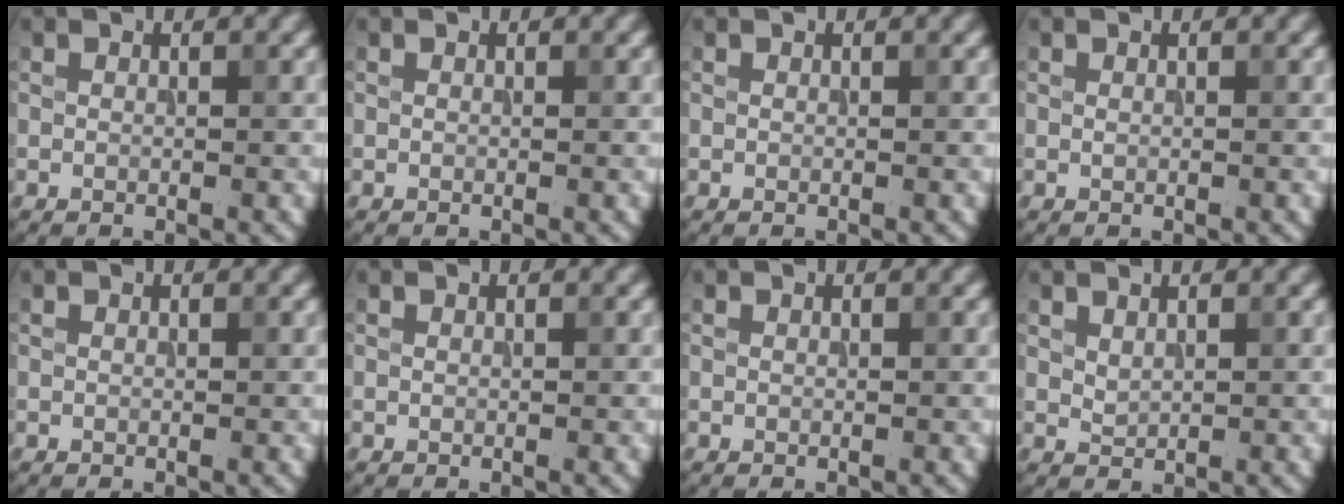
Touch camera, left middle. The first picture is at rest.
{"total": 0.0}
{"total": 0.0}
{"total": 0.0}
{"total": 0.0}
{"total": 0.0}
{"total": 0.0}
{"total": 0.8, "force": [0.6, 0.3, 0.4], "torque": [-0.012, -0.002, 0.018]}